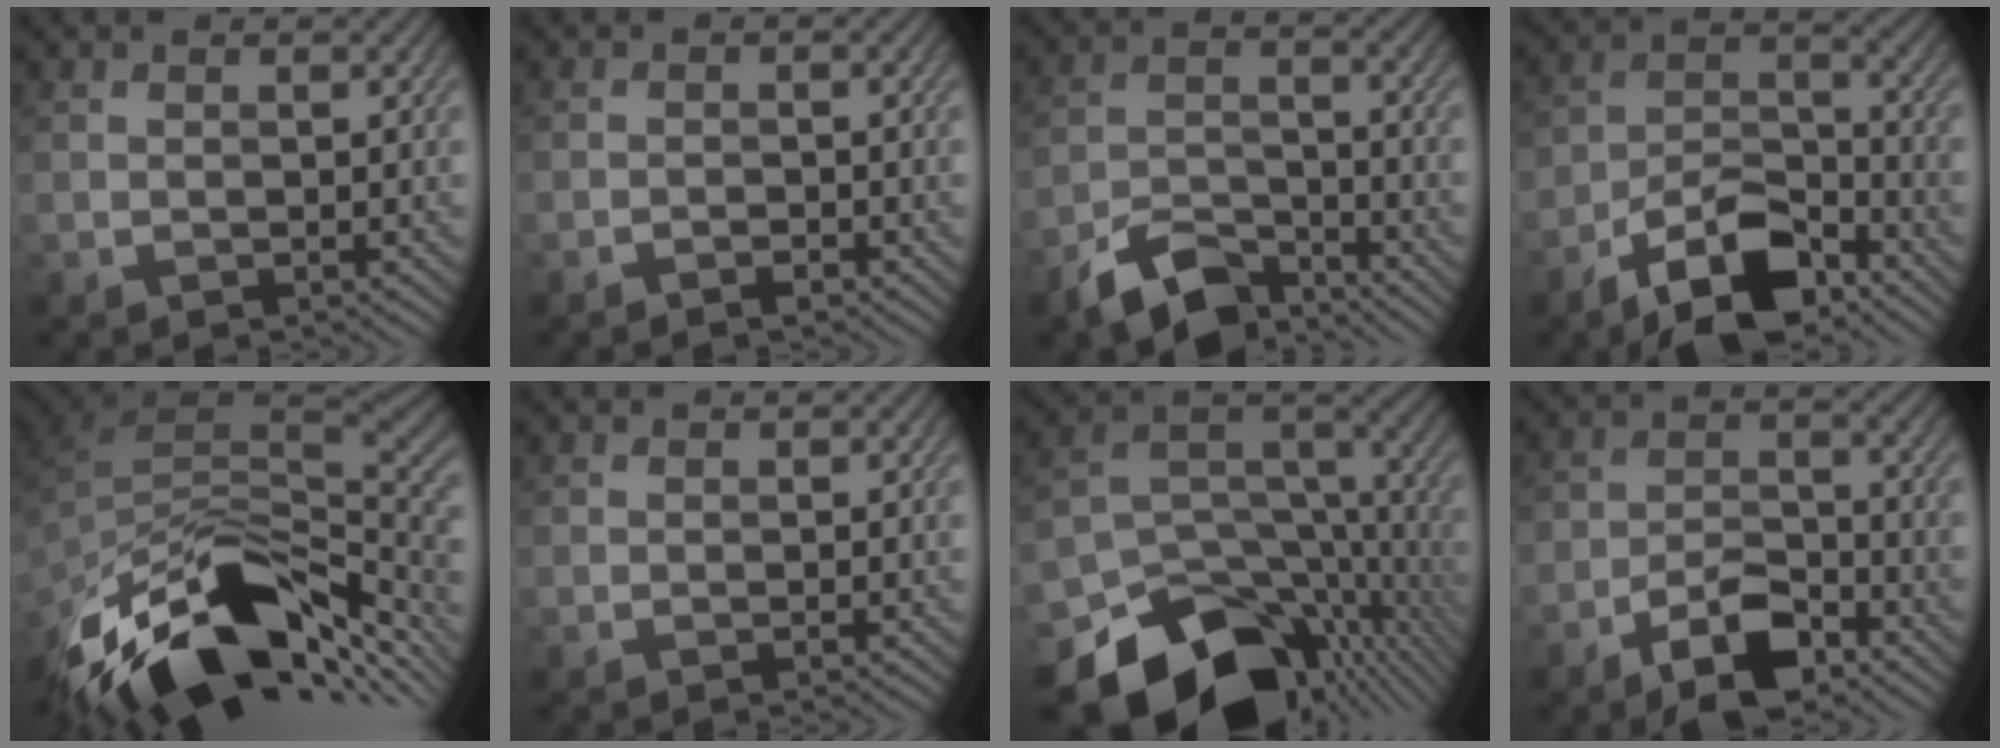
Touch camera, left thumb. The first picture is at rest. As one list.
[{"total": 1.3, "force": [-1.1, 0.3, 0.6], "torque": [-0.009, 0.000, -0.020]}, {"total": 8.0, "force": [-6.3, 3.4, 3.6], "torque": [-0.072, -0.010, -0.128]}, {"total": 10.5, "force": [-7.1, 4.8, 6.1], "torque": [-0.107, -0.001, -0.140]}, {"total": 15.9, "force": [-8.9, 8.1, 10.3], "torque": [-0.208, -0.024, -0.147]}, {"total": 0.0}, {"total": 16.7, "force": [-9.9, 10.0, 9.0], "torque": [-0.191, -0.053, -0.143]}, {"total": 7.4, "force": [-4.8, 3.5, 4.3], "torque": [-0.074, 0.005, -0.099]}]